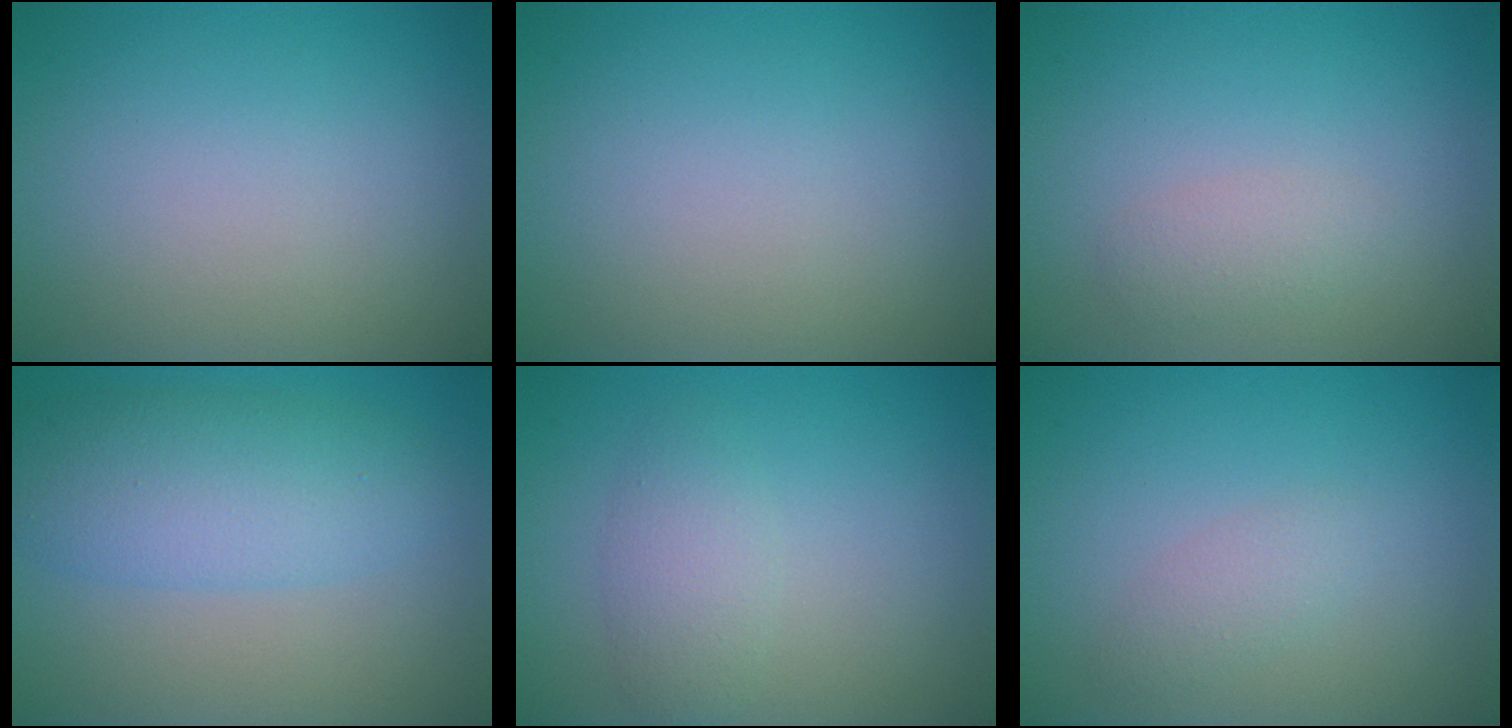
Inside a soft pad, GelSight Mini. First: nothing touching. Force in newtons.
{"total": 0.0}
{"total": 1.5, "press": 1.5, "slide": 0.1}
{"total": 5.7, "press": 5.6, "slide": 0.4}
{"total": 2.4, "press": 2.4, "slide": 0.0}
{"total": 1.4, "press": 1.4, "slide": 0.1}